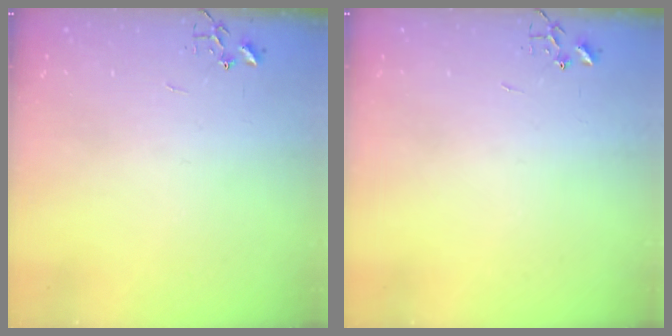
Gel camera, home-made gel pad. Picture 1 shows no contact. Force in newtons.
{"total": 0.0}